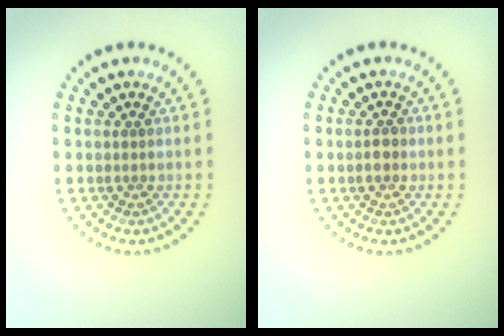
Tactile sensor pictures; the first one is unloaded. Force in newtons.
{"total": 1.2, "press": 1.2, "slide": 0.3}